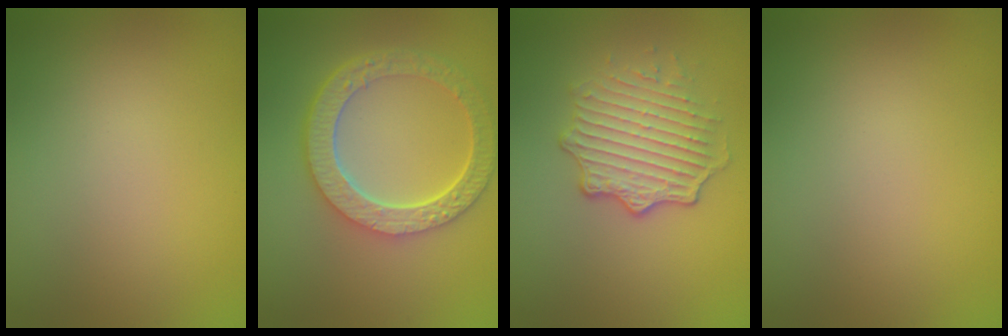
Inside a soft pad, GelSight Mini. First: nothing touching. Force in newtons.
{"total": 6.1, "press": 4.6, "slide": 4.1}
{"total": 4.5, "press": 3.2, "slide": 3.2}
{"total": 0.0}